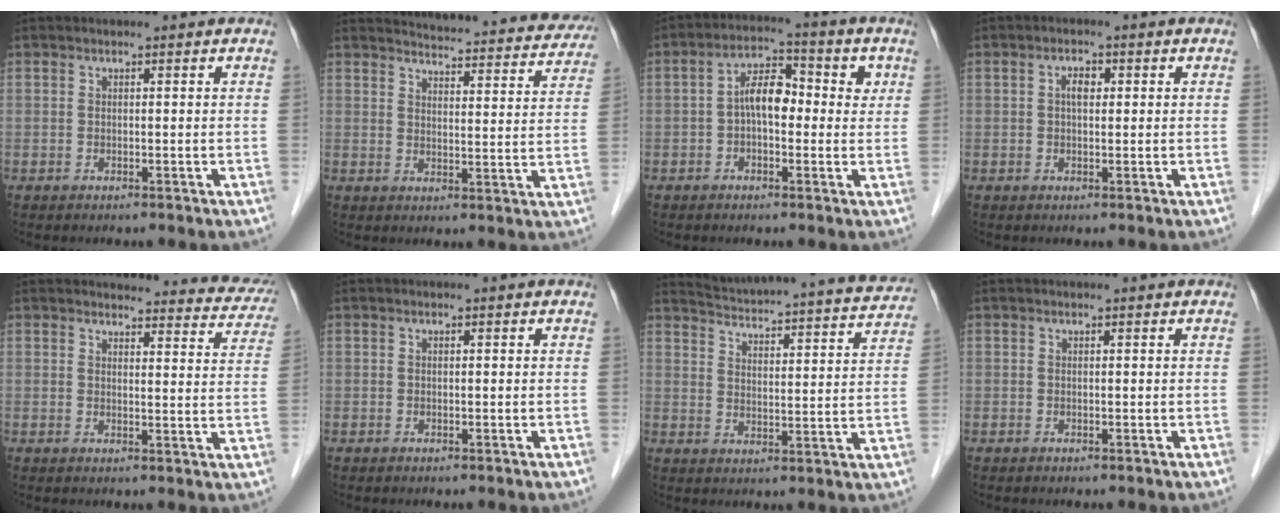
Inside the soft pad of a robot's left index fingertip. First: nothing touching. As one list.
[{"total": 20.1, "force": [19.3, 3.2, 4.7], "torque": [-0.053, -0.045, 0.216]}, {"total": 7.4, "force": [0.5, 3.8, 6.3], "torque": [-0.102, 0.039, 0.000]}, {"total": 2.0, "force": [0.4, 1.0, 1.7], "torque": [-0.034, 0.007, 0.006]}, {"total": 15.6, "force": [15.0, 3.6, 2.5], "torque": [0.010, -0.043, 0.139]}, {"total": 0.0}, {"total": 21.7, "force": [20.6, 1.9, 6.4], "torque": [-0.101, -0.037, 0.259]}, {"total": 0.0}]